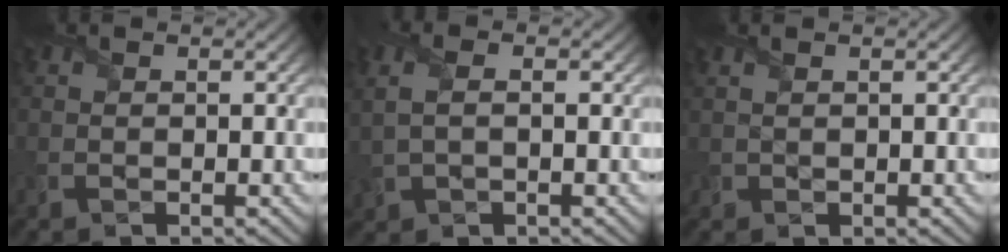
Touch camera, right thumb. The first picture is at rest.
{"total": 3.7, "force": [0.5, 2.2, 3.0], "torque": [-0.081, 0.007, 0.014]}
{"total": 0.9, "force": [0.6, 0.4, 0.5], "torque": [-0.019, 0.000, 0.016]}